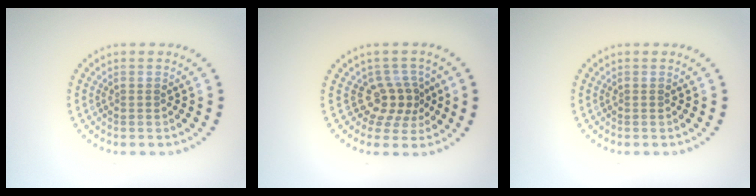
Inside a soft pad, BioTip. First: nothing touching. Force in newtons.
{"total": 3.0, "press": 2.3, "slide": 1.9}
{"total": 0.0}